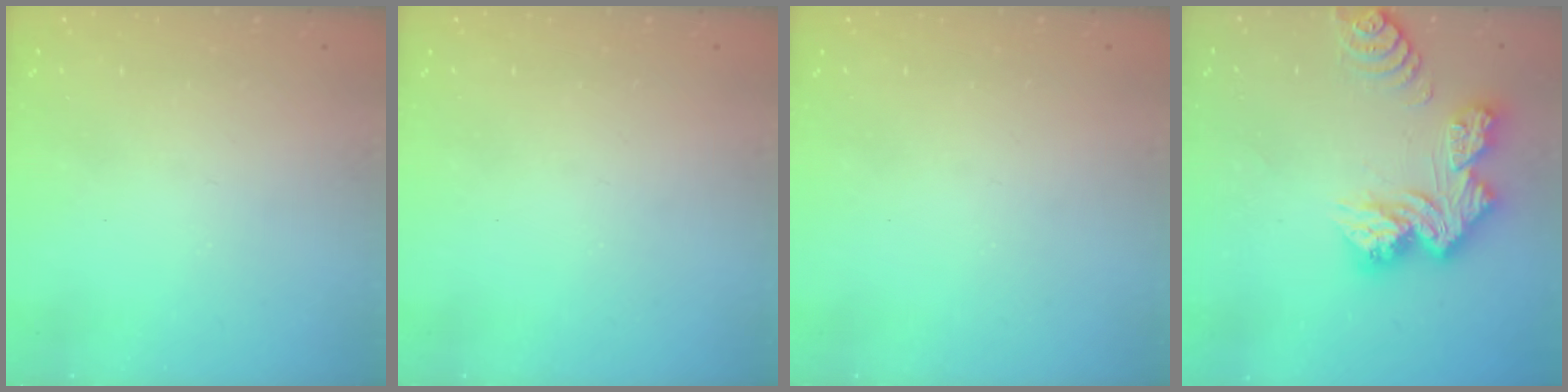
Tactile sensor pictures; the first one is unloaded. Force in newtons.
{"total": 0.0}
{"total": 0.0}
{"total": 14.2, "press": 14.1, "slide": 1.6}